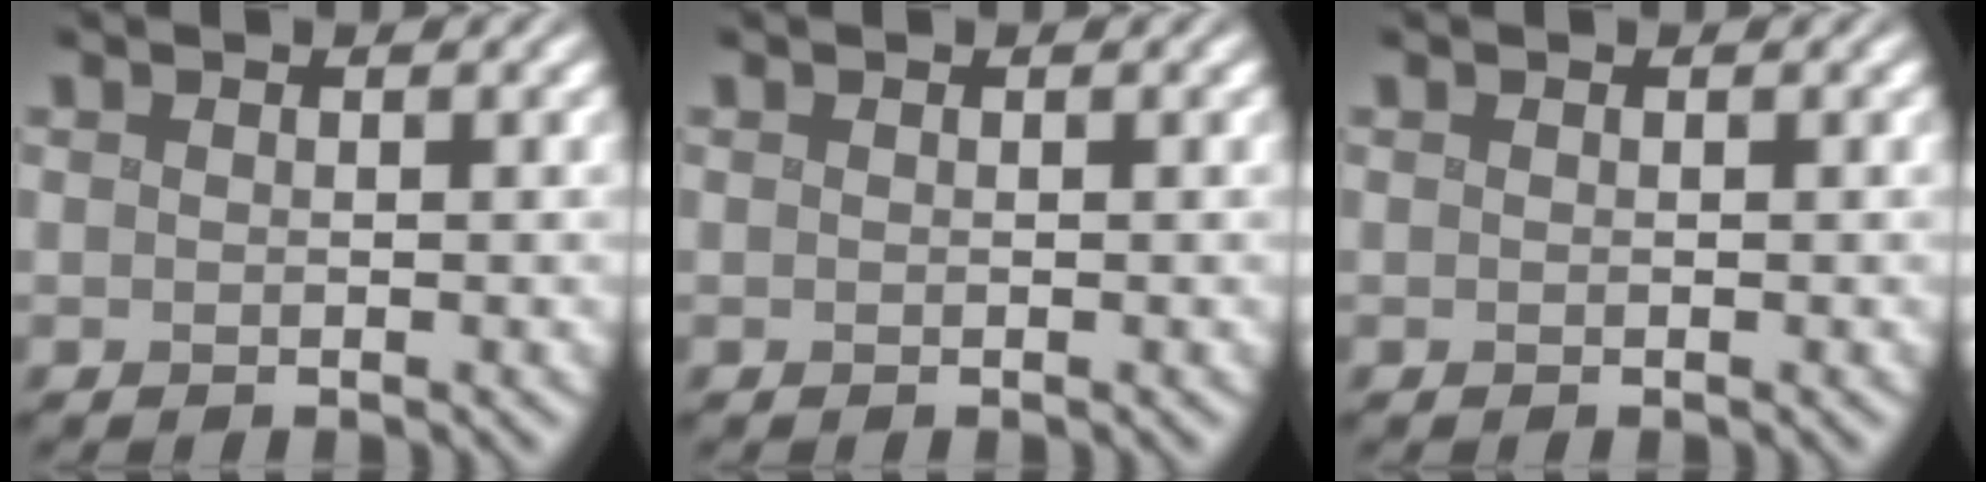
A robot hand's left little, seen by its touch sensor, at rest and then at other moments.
{"total": 0.0}
{"total": 0.0}